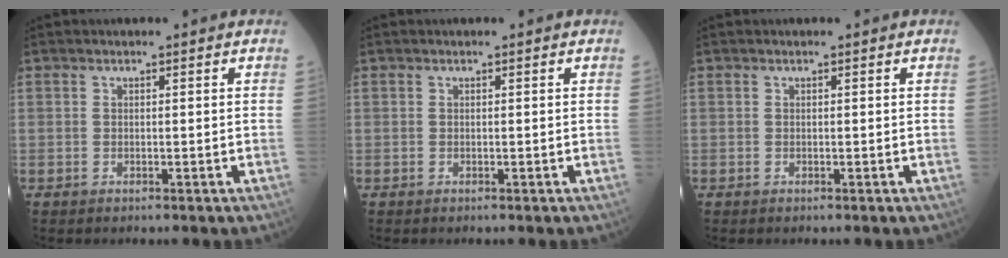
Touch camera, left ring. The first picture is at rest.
{"total": 0.0}
{"total": 0.0}